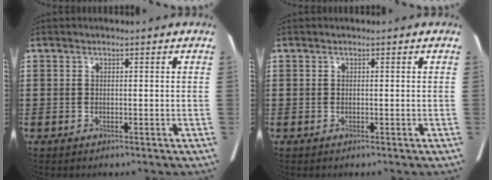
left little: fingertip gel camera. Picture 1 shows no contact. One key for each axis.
{"total": 0.0}